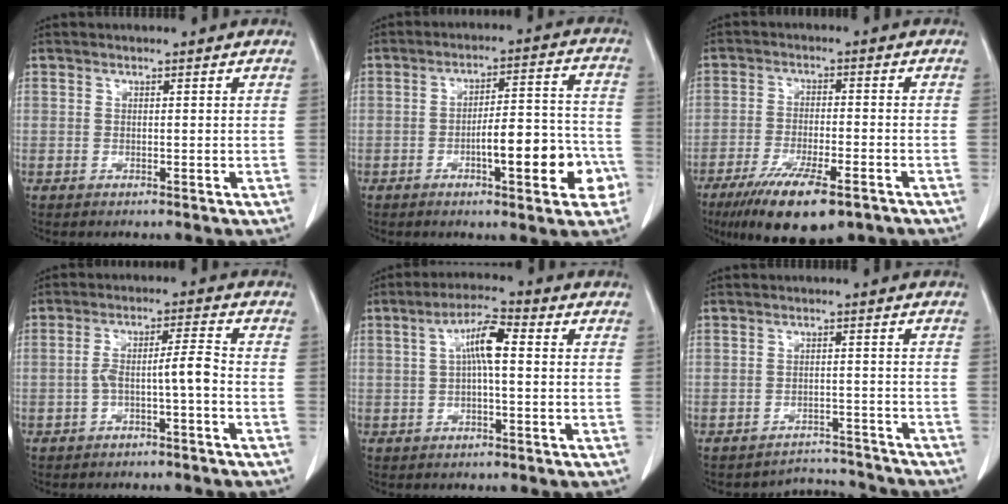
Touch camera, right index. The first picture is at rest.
{"total": 11.5, "force": [-4.3, 2.7, 10.3], "torque": [-0.141, 0.026, -0.058]}
{"total": 13.0, "force": [-8.7, 2.9, 9.2], "torque": [-0.154, -0.028, -0.136]}
{"total": 5.1, "force": [-1.8, 0.3, 4.8], "torque": [-0.091, 0.024, -0.026]}
{"total": 6.2, "force": [0.9, 1.2, 6.0], "torque": [-0.113, 0.018, 0.012]}
{"total": 5.1, "force": [-4.7, 1.0, -1.7], "torque": [0.029, 0.023, -0.061]}